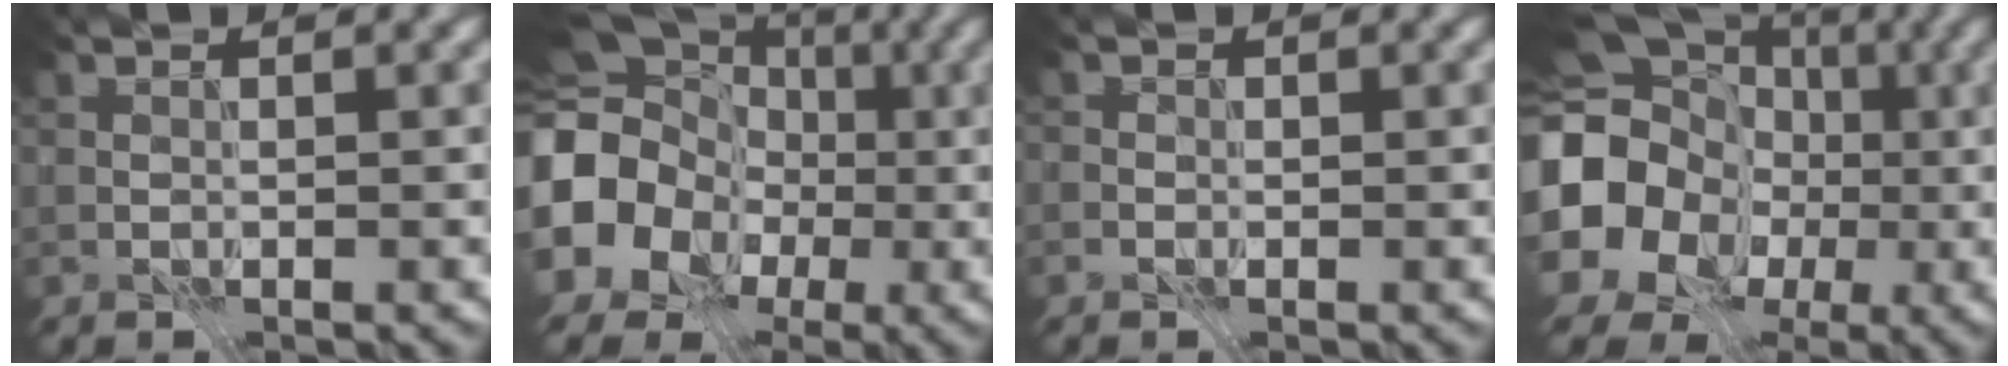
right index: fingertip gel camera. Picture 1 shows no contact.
{"total": 15.0, "force": [-1.9, 13.7, 5.8], "torque": [-0.152, -0.010, -0.067]}
{"total": 0.8, "force": [-0.3, 0.7, 0.2], "torque": [0.000, -0.003, -0.007]}
{"total": 19.4, "force": [-1.5, 18.0, 7.0], "torque": [-0.196, 0.001, -0.060]}